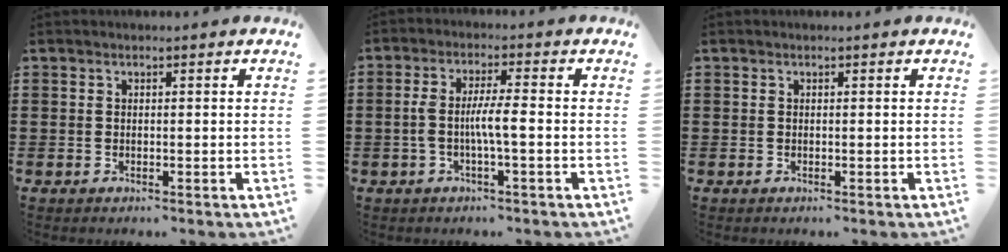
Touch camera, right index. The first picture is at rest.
{"total": 4.9, "force": [-0.9, 0.5, 4.8], "torque": [-0.101, -0.006, -0.025]}
{"total": 0.0}